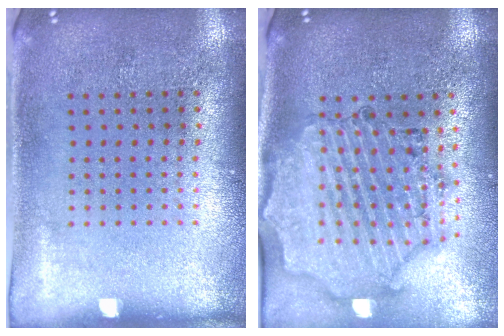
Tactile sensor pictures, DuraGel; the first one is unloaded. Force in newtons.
{"total": 1.9, "press": 1.8, "slide": 0.4}